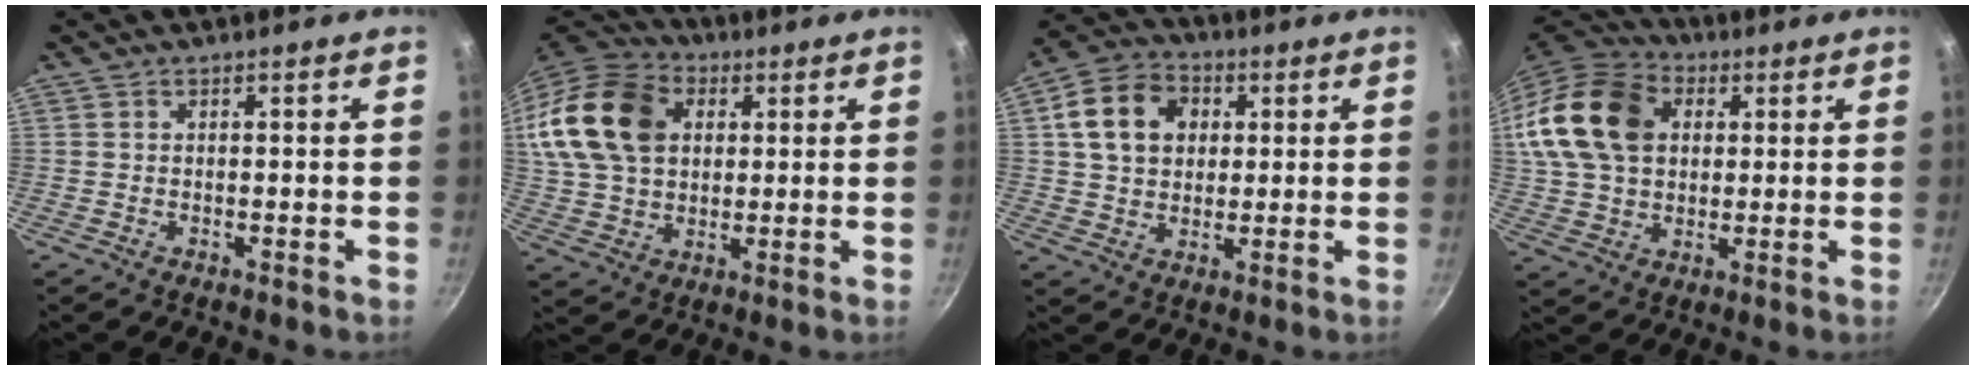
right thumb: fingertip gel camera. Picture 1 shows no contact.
{"total": 23.5, "force": [6.9, 17.2, 14.5], "torque": [-0.299, 0.021, 0.124]}
{"total": 12.3, "force": [3.0, 9.6, 7.1], "torque": [-0.107, 0.012, 0.039]}
{"total": 21.3, "force": [5.5, 15.7, 13.2], "torque": [-0.261, 0.020, 0.094]}